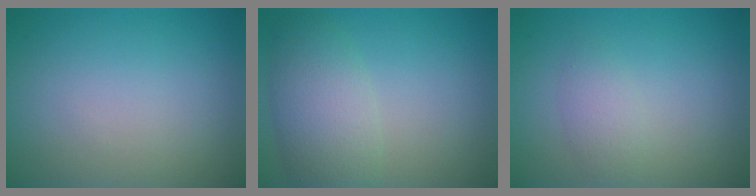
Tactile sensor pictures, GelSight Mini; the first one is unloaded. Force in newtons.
{"total": 4.8, "press": 4.8, "slide": 0.2}
{"total": 1.8, "press": 1.8, "slide": 0.1}